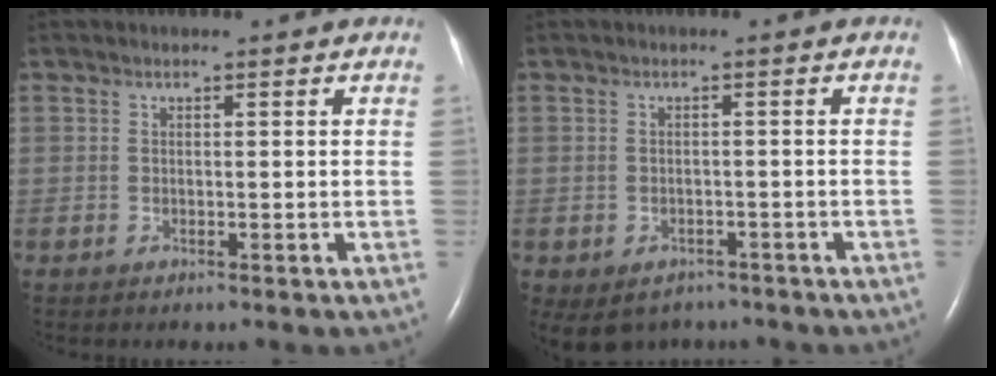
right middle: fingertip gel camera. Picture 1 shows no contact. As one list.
[{"total": 7.3, "force": [-5.3, 4.8, 1.7], "torque": [-0.034, 0.005, -0.065]}]